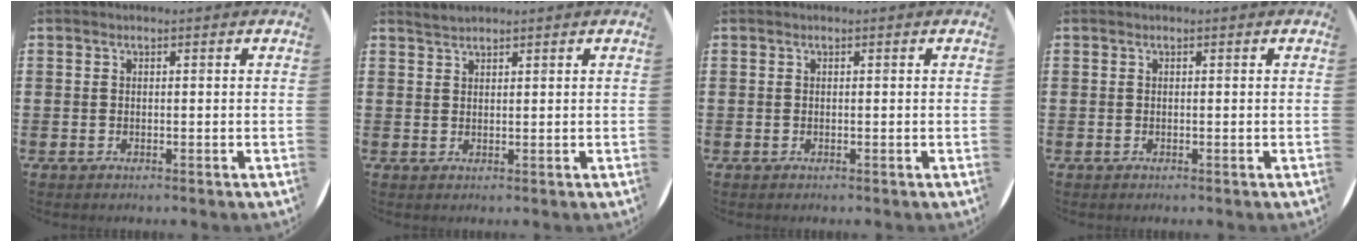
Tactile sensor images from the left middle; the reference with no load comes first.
{"total": 1.3, "force": [1.3, 0.1, 0.0], "torque": [-0.002, 0.000, 0.025]}
{"total": 0.0}
{"total": 0.0}